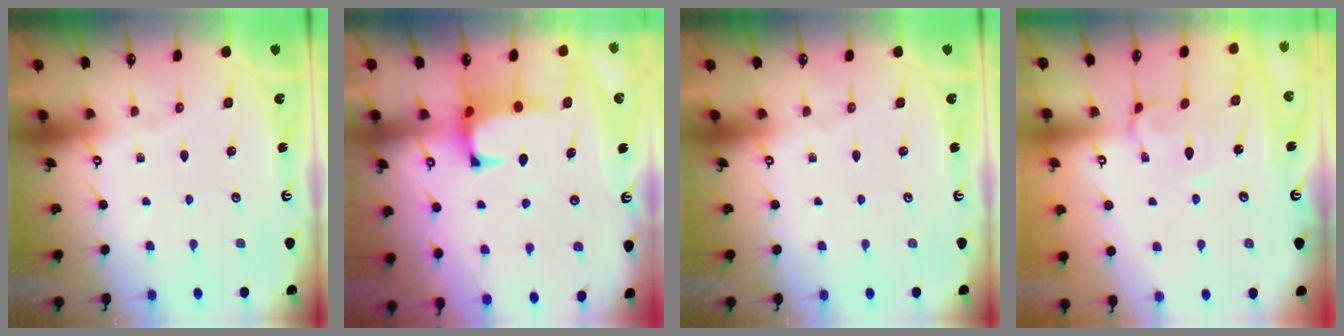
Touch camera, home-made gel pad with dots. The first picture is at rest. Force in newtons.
{"total": 1.0, "press": 0.5, "slide": 0.9}
{"total": 0.0}
{"total": 2.3, "press": 2.2, "slide": 0.6}